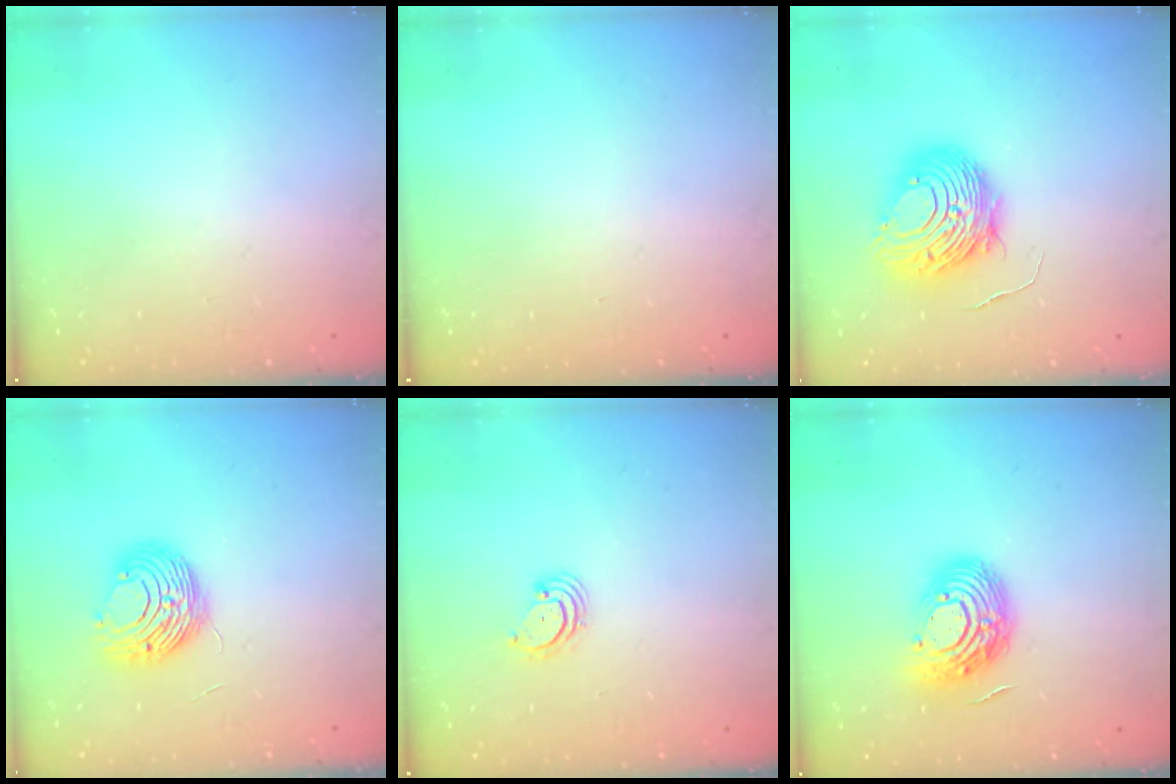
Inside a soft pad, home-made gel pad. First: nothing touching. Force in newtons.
{"total": 0.0}
{"total": 11.4, "press": 11.3, "slide": 0.8}
{"total": 9.7, "press": 9.7, "slide": 0.1}
{"total": 3.1, "press": 3.1, "slide": 0.3}
{"total": 14.5, "press": 14.5, "slide": 1.0}